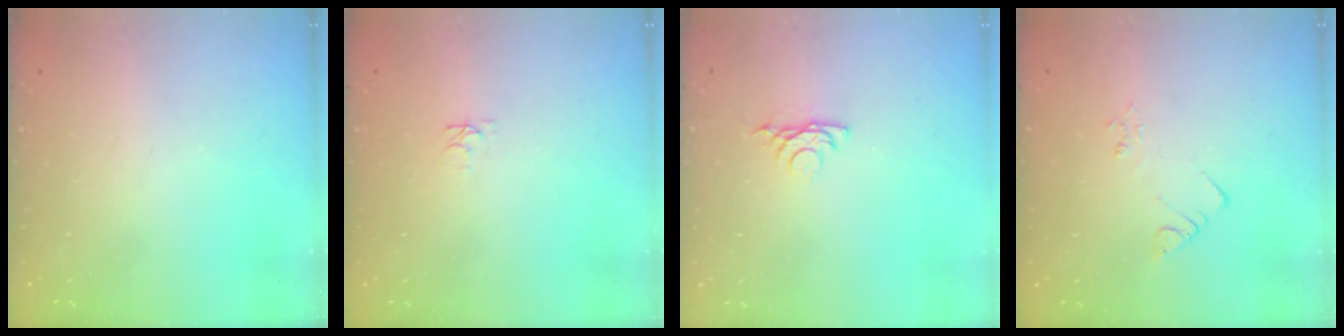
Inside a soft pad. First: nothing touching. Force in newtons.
{"total": 3.4, "press": 3.4, "slide": 0.4}
{"total": 4.3, "press": 4.2, "slide": 0.8}
{"total": 2.4, "press": 2.4, "slide": 0.4}